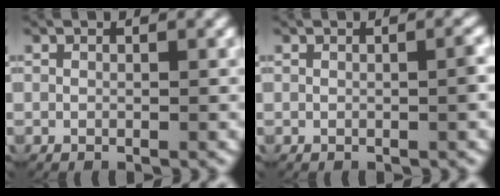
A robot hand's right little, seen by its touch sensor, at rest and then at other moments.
{"total": 0.7, "force": [-0.1, -0.2, 0.6], "torque": [-0.005, 0.005, -0.002]}